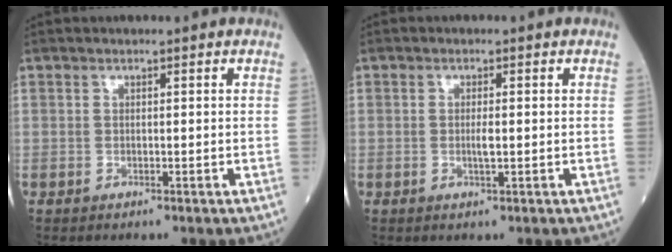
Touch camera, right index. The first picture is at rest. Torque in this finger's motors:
{"motor_torque": [-0.06, 0.00, -0.01, 0.01]}